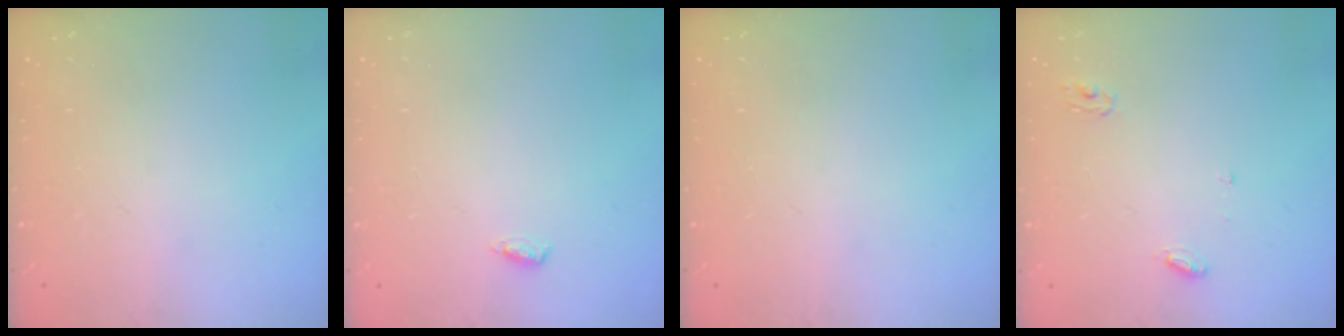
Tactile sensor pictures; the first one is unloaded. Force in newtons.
{"total": 4.4, "press": 4.1, "slide": 1.5}
{"total": 0.0}
{"total": 4.9, "press": 4.9, "slide": 0.3}